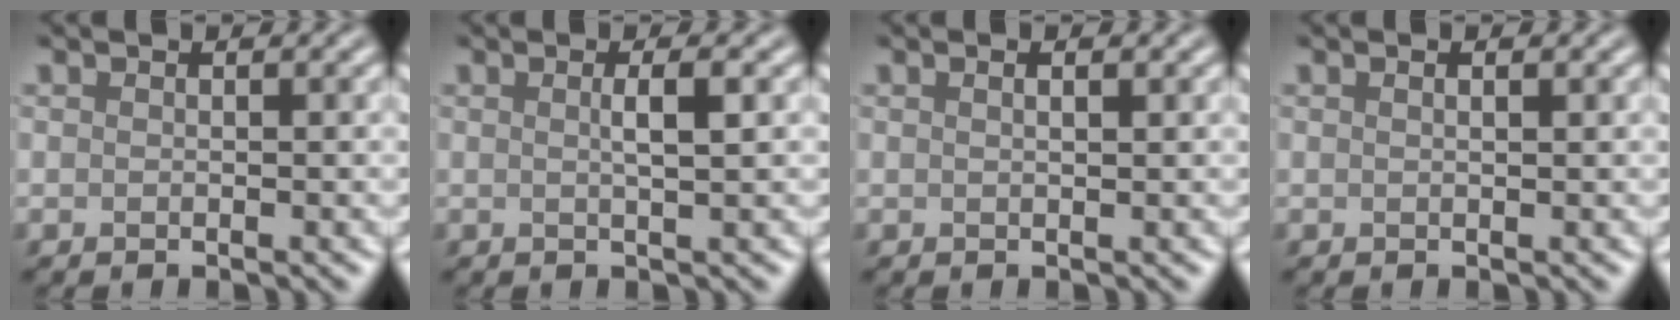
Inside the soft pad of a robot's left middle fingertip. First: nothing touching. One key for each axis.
{"total": 1.8, "fx": -0.1, "fy": 0.3, "fz": 1.7, "tx": -0.023, "ty": 0.007, "tz": -0.004}
{"total": 2.0, "fx": 0.9, "fy": 0.9, "fz": 1.5, "tx": -0.009, "ty": 0.021, "tz": -0.008}
{"total": 1.6, "fx": 0.8, "fy": 0.8, "fz": 1.2, "tx": -0.004, "ty": 0.016, "tz": -0.009}